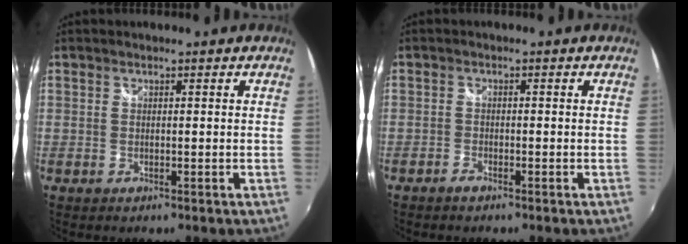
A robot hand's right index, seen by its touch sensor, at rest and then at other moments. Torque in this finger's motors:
{"motor_torque": [0.16, -0.15, 0.11, 0.01]}